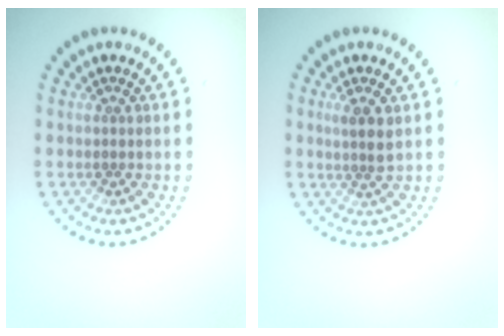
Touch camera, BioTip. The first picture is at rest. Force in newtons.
{"total": 2.0, "press": 1.7, "slide": 1.0}